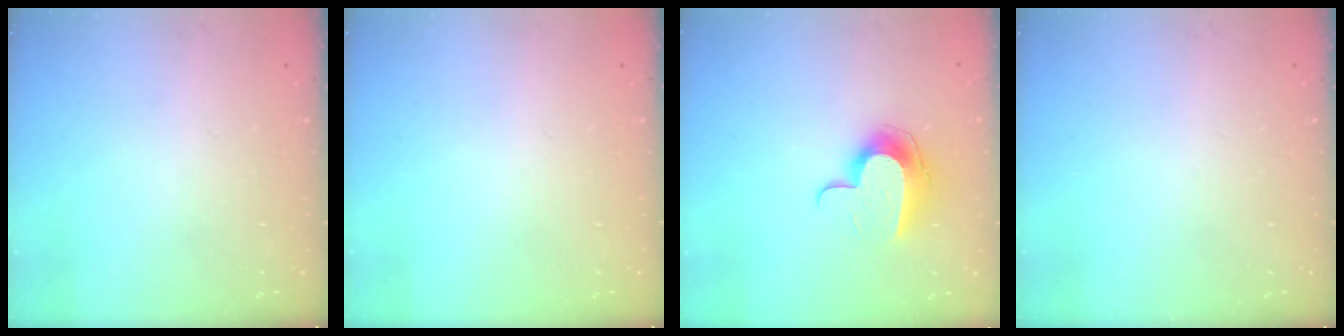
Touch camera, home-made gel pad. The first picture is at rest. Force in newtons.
{"total": 0.0}
{"total": 11.2, "press": 11.2, "slide": 0.7}
{"total": 0.0}